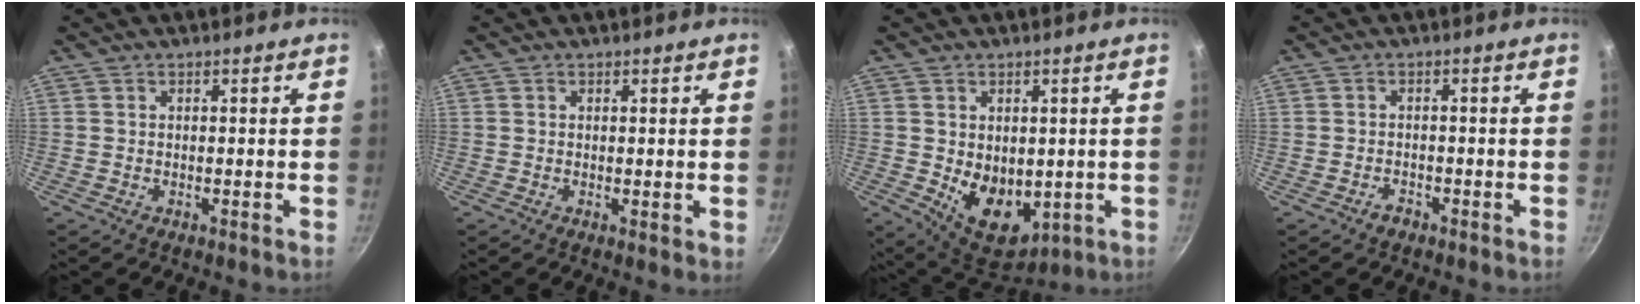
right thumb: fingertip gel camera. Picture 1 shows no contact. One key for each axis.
{"total": 1.0, "fx": 0.3, "fy": 0.3, "fz": 0.9, "tx": -0.010, "ty": -0.009, "tz": 0.001}
{"total": 11.1, "fx": -0.9, "fy": 7.8, "fz": 7.9, "tx": -0.092, "ty": -0.024, "tz": 0.011}
{"total": 1.7, "fx": -1.3, "fy": 0.8, "fz": 0.6, "tx": -0.005, "ty": 0.014, "tz": -0.021}